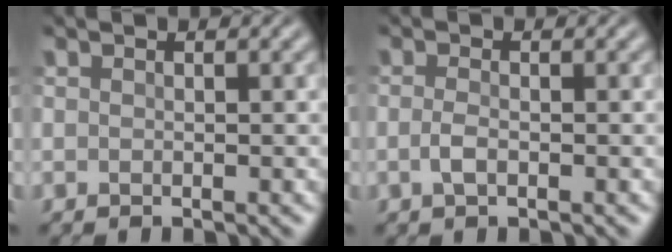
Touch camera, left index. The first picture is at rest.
{"total": 1.0, "force": [-0.2, 0.4, 0.9], "torque": [-0.025, 0.003, -0.006]}